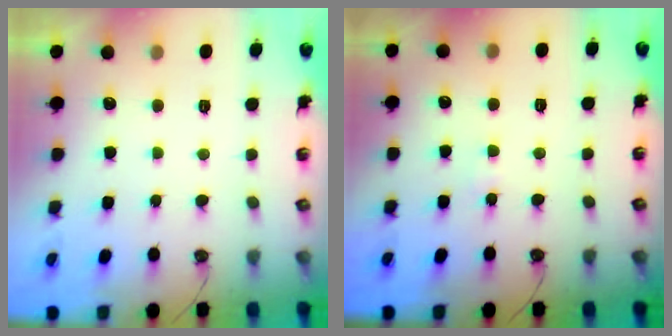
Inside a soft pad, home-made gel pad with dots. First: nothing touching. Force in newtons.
{"total": 1.5, "press": 1.5, "slide": 0.3}